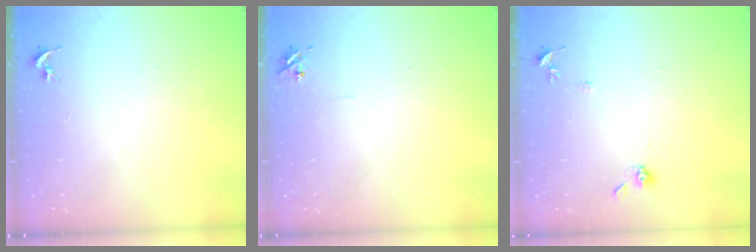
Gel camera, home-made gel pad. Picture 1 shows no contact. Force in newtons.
{"total": 4.9, "press": 4.9, "slide": 0.6}
{"total": 6.4, "press": 6.3, "slide": 0.9}